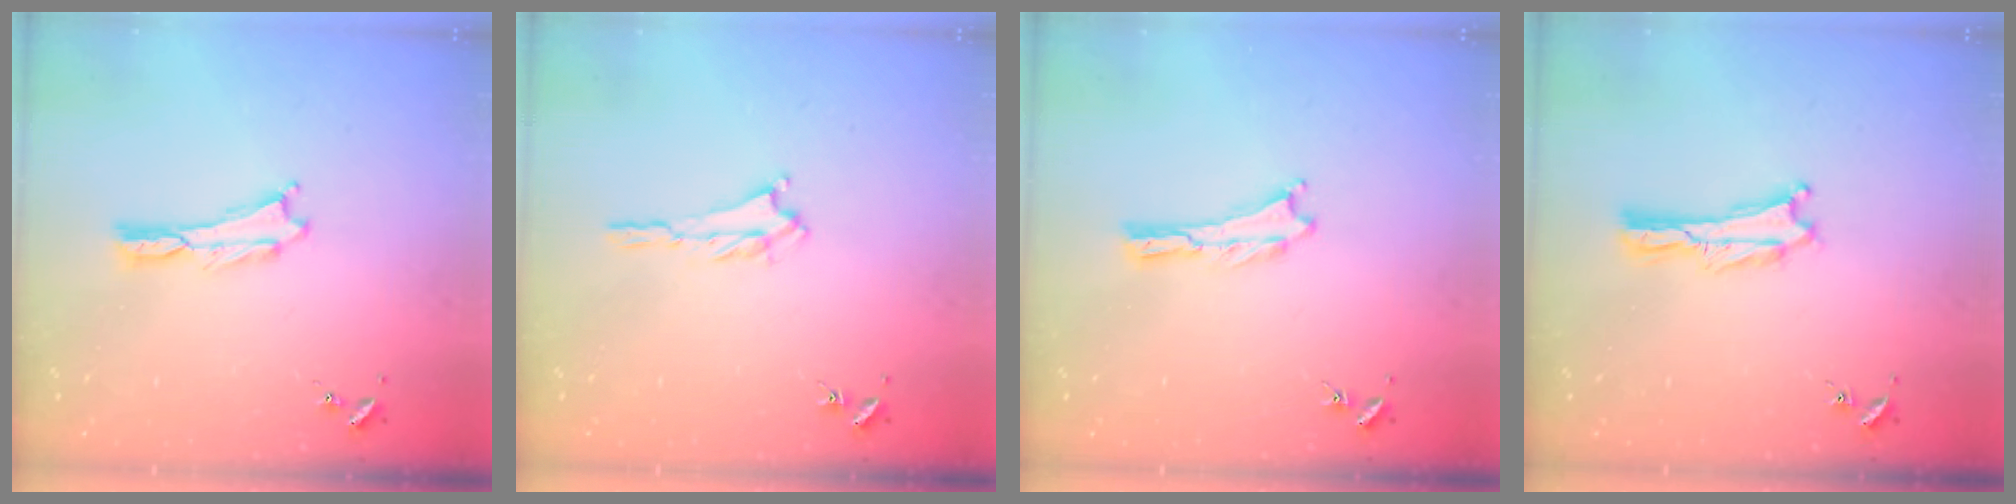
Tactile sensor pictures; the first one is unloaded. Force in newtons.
{"total": 1.2, "press": 1.1, "slide": 0.5}
{"total": 0.0}
{"total": 0.0}